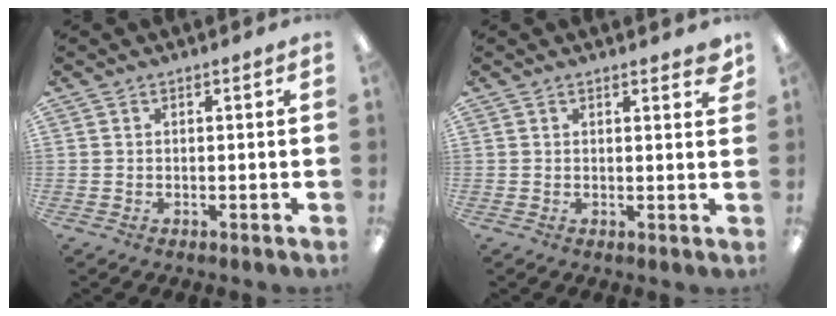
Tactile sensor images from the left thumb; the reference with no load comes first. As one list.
[{"total": 2.3, "force": [1.8, 0.7, 1.3], "torque": [-0.006, -0.009, 0.027]}]